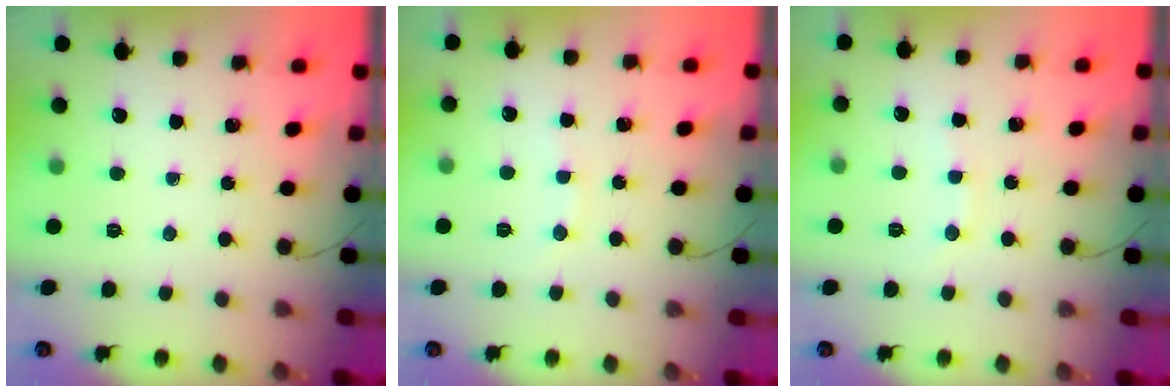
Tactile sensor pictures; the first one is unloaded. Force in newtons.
{"total": 4.2, "press": 4.1, "slide": 1.1}
{"total": 5.0, "press": 4.8, "slide": 1.4}